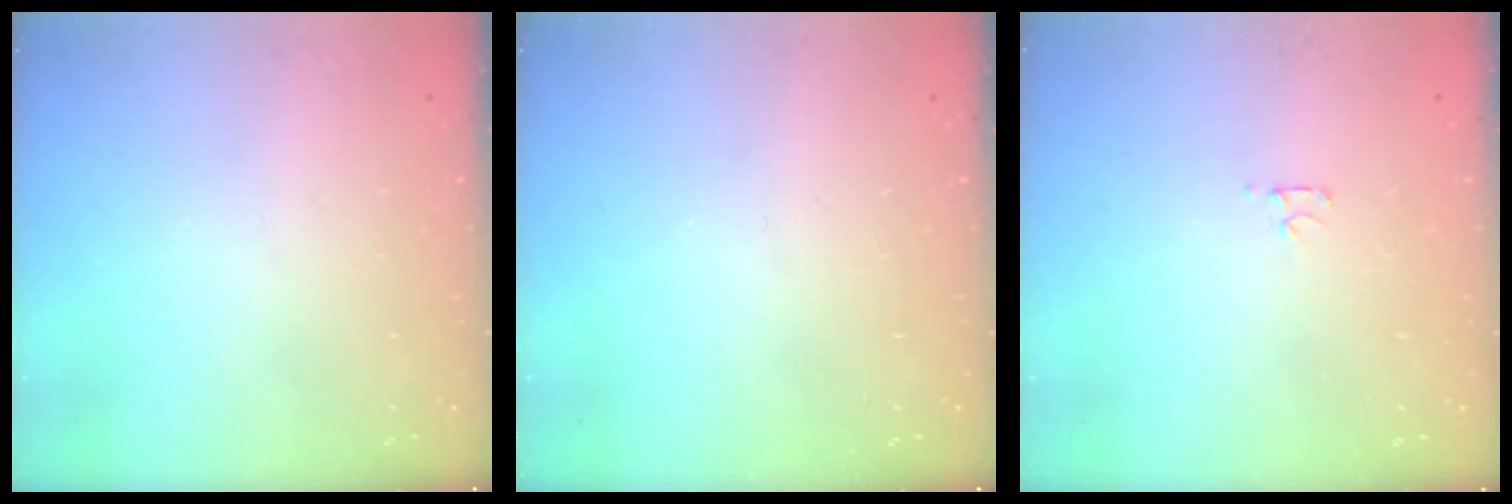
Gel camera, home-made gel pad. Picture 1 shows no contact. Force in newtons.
{"total": 0.0}
{"total": 2.7, "press": 2.7, "slide": 0.3}